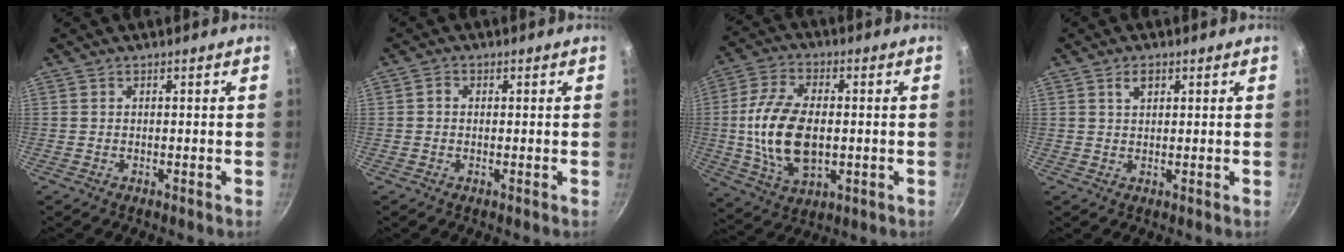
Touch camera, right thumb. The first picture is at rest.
{"total": 1.4, "force": [0.1, 1.2, 0.7], "torque": [-0.013, 0.006, -0.002]}
{"total": 15.7, "force": [-0.5, 9.1, 12.8], "torque": [-0.237, 0.010, -0.007]}
{"total": 2.6, "force": [1.2, 1.6, 1.6], "torque": [-0.021, 0.000, 0.021]}